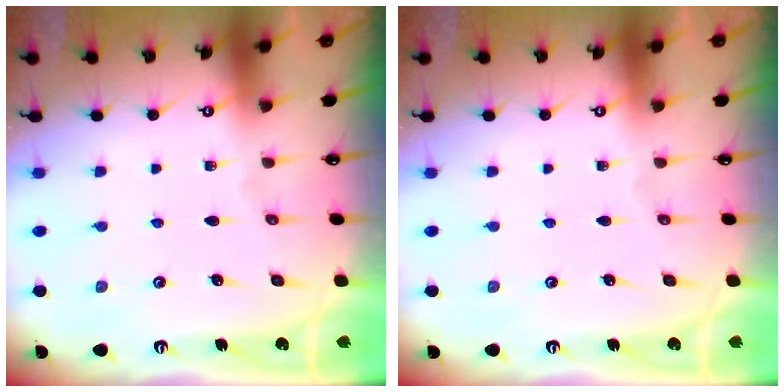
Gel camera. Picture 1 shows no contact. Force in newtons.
{"total": 0.0}